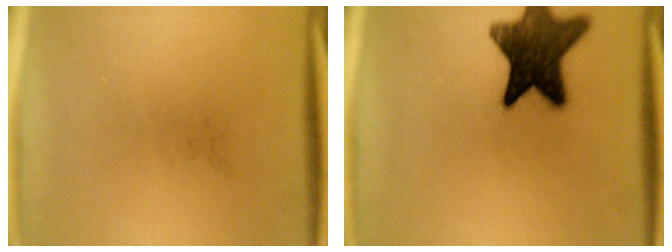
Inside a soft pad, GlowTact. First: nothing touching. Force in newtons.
{"total": 14.9}